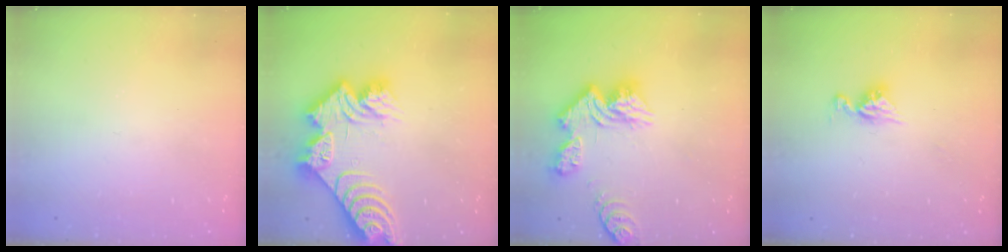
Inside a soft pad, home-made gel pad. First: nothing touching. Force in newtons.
{"total": 17.3, "press": 17.2, "slide": 1.7}
{"total": 13.2, "press": 13.2, "slide": 1.2}
{"total": 6.9, "press": 6.8, "slide": 0.6}